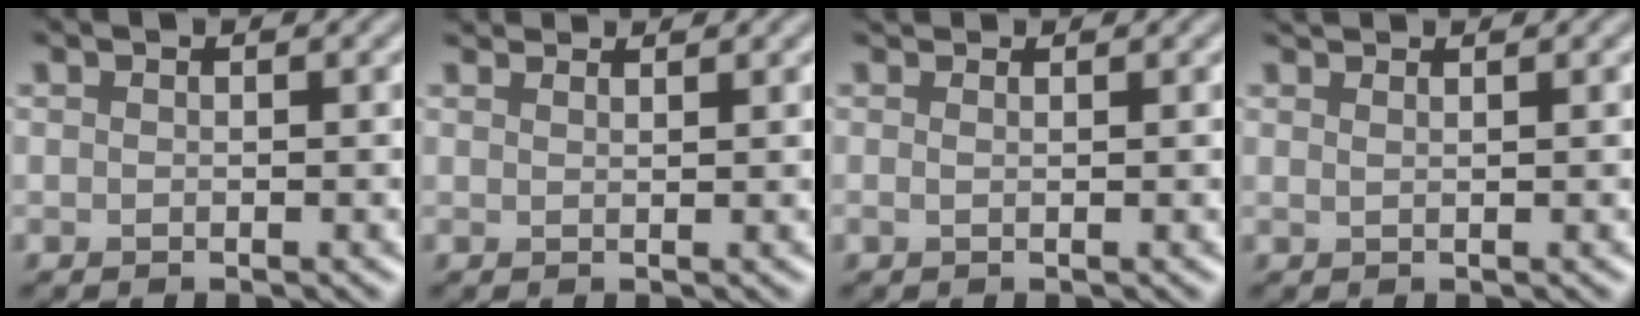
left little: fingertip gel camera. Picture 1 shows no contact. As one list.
[{"total": 2.2, "force": [2.1, 0.2, 0.5], "torque": [-0.013, 0.003, 0.037]}, {"total": 0.8, "force": [0.7, 0.1, 0.3], "torque": [-0.014, 0.000, 0.010]}, {"total": 1.1, "force": [1.0, -0.2, 0.3], "torque": [-0.010, 0.004, 0.018]}]